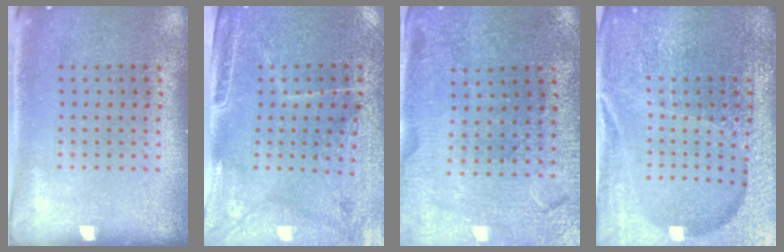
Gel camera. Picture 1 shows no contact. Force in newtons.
{"total": 3.3, "press": 3.2, "slide": 1.0}
{"total": 1.5, "press": 1.5, "slide": 0.2}
{"total": 6.2, "press": 5.5, "slide": 2.9}